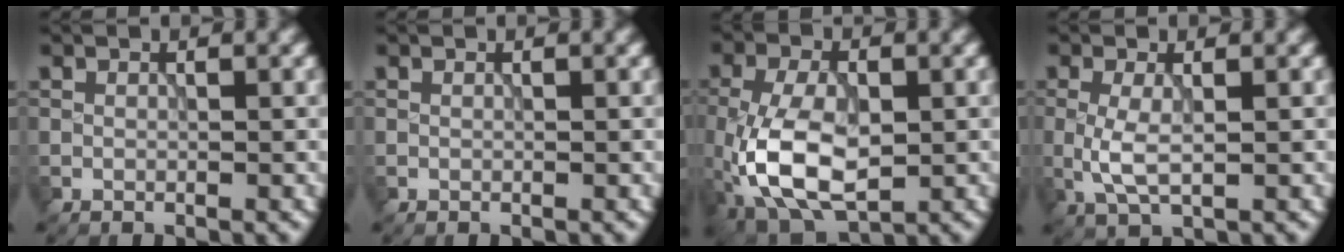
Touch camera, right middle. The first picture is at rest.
{"total": 0.0}
{"total": 9.2, "force": [-2.1, 4.9, 7.5], "torque": [-0.157, -0.005, -0.043]}
{"total": 2.8, "force": [-0.2, 1.0, 2.6], "torque": [-0.061, -0.003, -0.005]}